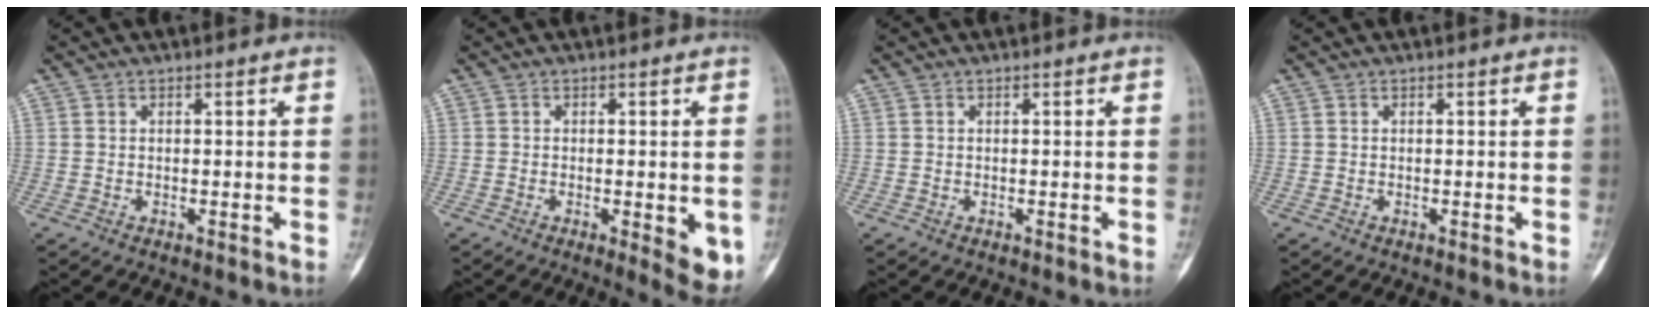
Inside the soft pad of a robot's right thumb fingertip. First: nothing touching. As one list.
[{"total": 6.3, "force": [-1.5, 2.1, 5.7], "torque": [-0.061, -0.014, -0.017]}, {"total": 0.0}, {"total": 0.0}]